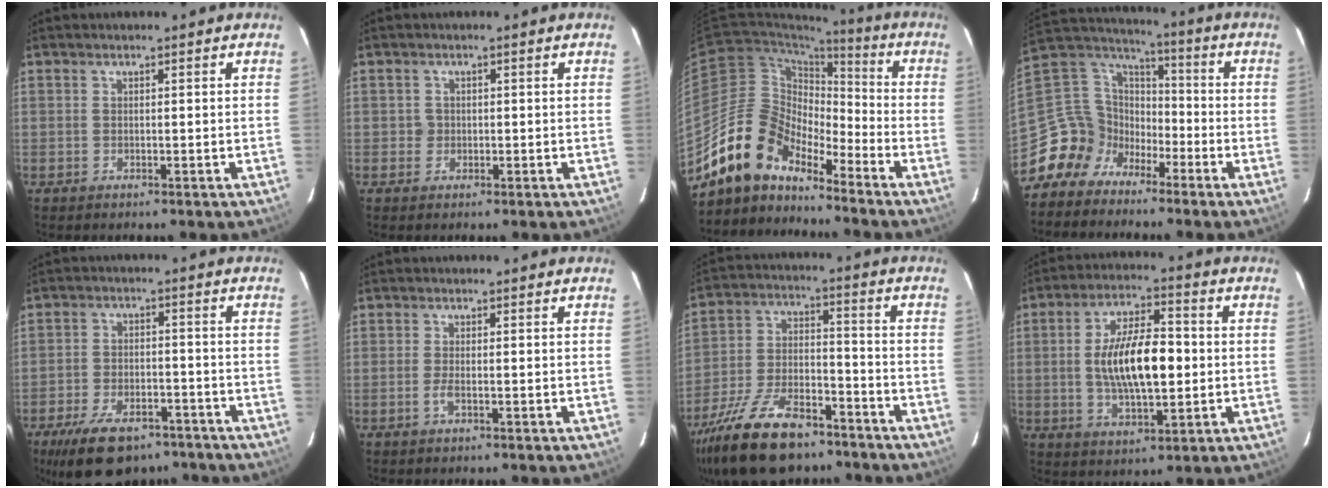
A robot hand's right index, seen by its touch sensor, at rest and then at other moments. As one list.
[{"total": 1.4, "force": [-0.2, 1.4, 0.0], "torque": [0.004, 0.004, -0.001]}, {"total": 14.5, "force": [-12.5, 6.0, 4.5], "torque": [-0.088, 0.020, -0.234]}, {"total": 12.7, "force": [-8.4, 9.2, 2.6], "torque": [-0.076, 0.038, -0.165]}, {"total": 15.4, "force": [-10.8, 7.6, 8.0], "torque": [-0.173, -0.002, -0.164]}, {"total": 1.6, "force": [-0.7, 0.2, 1.5], "torque": [-0.031, -0.002, -0.013]}, {"total": 21.7, "force": [-15.5, 9.3, 12.0], "torque": [-0.247, -0.019, -0.254]}, {"total": 13.6, "force": [-0.3, 5.5, 12.5], "torque": [-0.229, 0.005, -0.001]}]